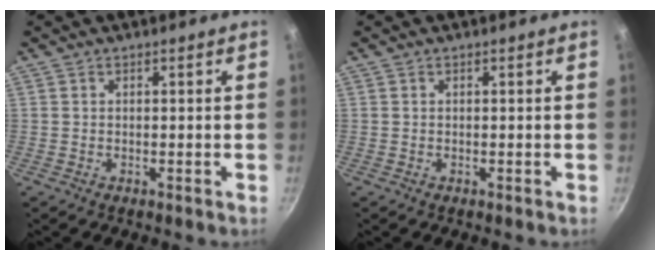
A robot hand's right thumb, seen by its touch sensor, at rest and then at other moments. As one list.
[{"total": 0.0}]